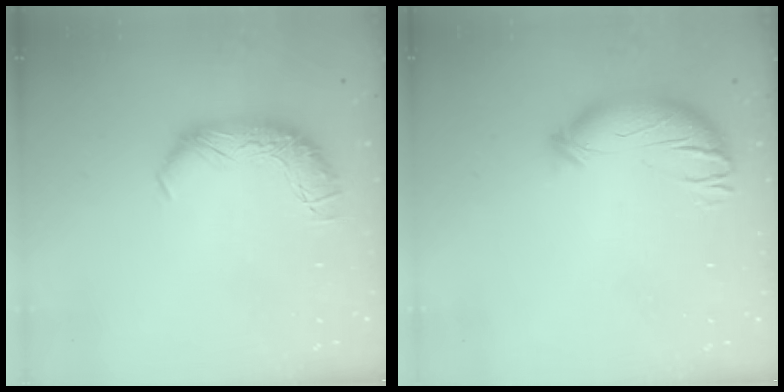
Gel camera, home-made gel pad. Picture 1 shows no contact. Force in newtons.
{"total": 3.7, "press": 2.9, "slide": 2.3}